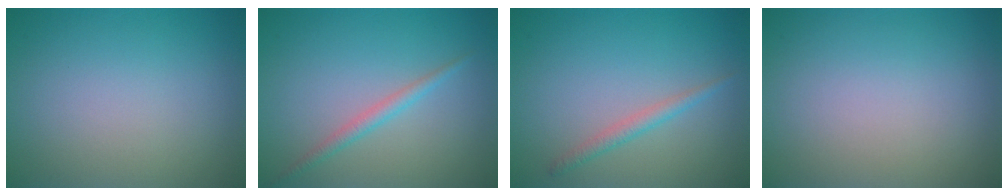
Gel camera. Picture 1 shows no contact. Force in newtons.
{"total": 1.5, "press": 1.5, "slide": 0.1}
{"total": 1.5, "press": 1.5, "slide": 0.0}
{"total": 0.0}